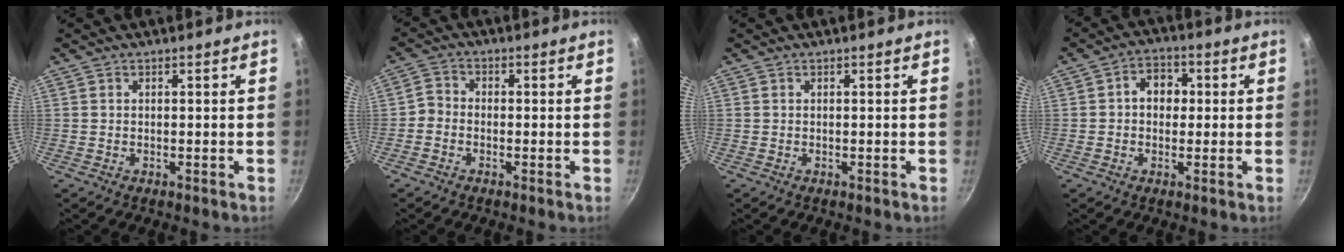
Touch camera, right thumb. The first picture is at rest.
{"total": 2.7, "force": [-1.3, 2.1, 0.9], "torque": [-0.017, 0.019, -0.035]}
{"total": 0.0}
{"total": 5.8, "force": [0.6, 4.6, 3.4], "torque": [-0.018, 0.010, 0.001]}